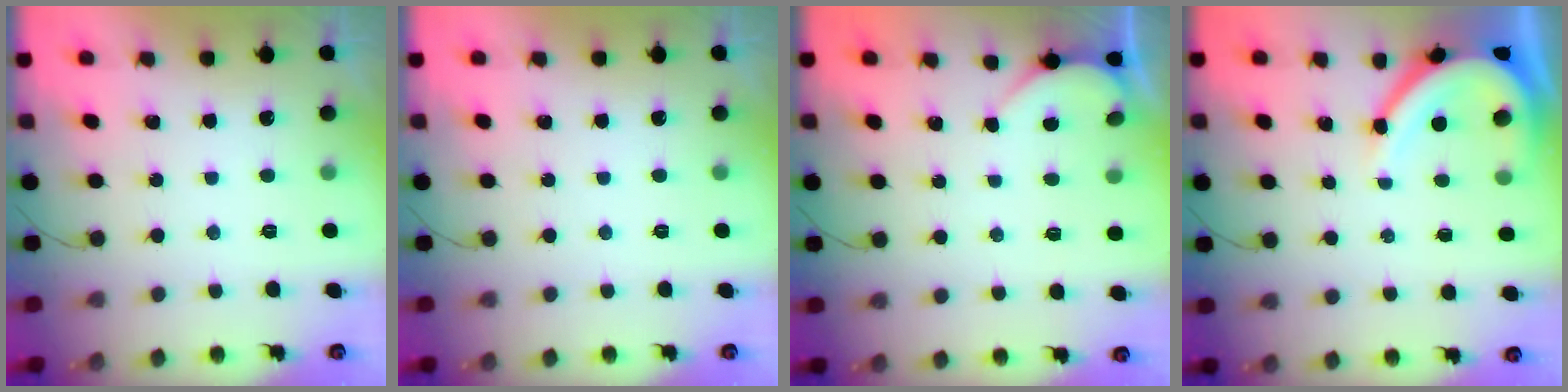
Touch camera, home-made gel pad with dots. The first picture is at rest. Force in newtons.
{"total": 0.0}
{"total": 1.9, "press": 1.9, "slide": 0.1}
{"total": 10.3, "press": 10.2, "slide": 0.9}